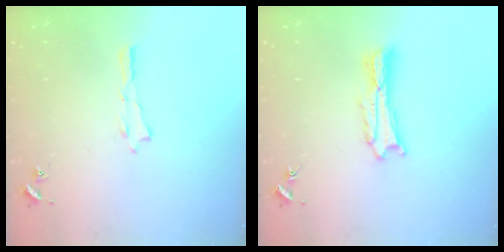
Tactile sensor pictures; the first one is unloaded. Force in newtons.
{"total": 2.7, "press": 2.7, "slide": 0.3}